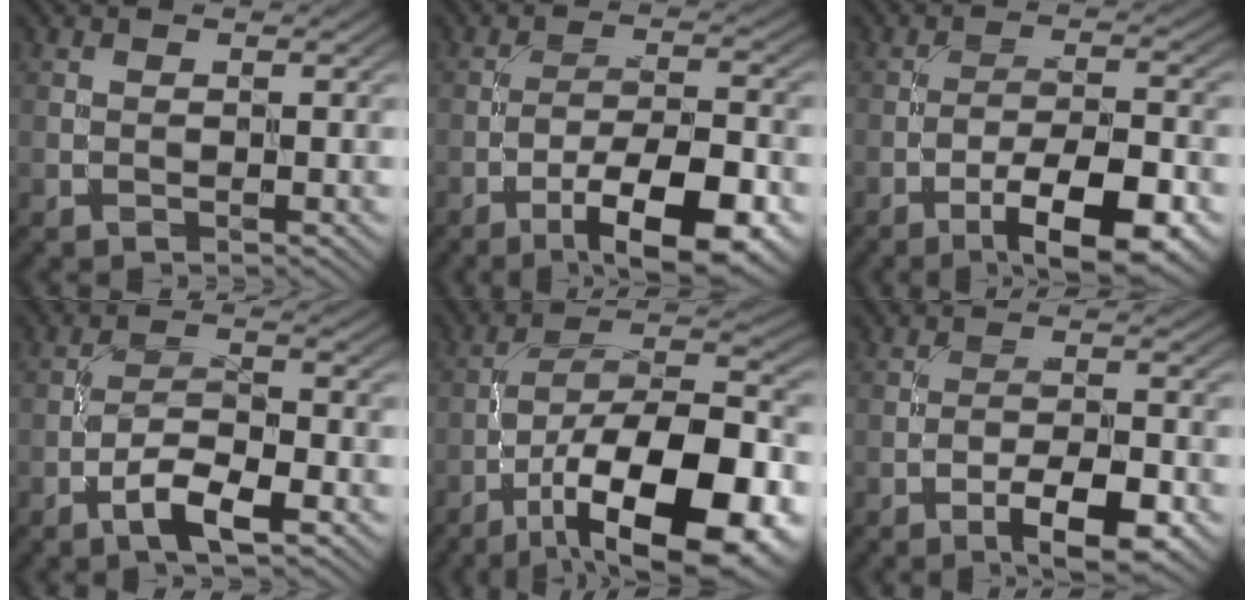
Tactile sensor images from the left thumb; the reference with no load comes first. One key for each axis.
{"total": 11.1, "fx": -6.1, "fy": 3.2, "fz": 8.7, "tx": -0.137, "ty": 0.005, "tz": -0.093}
{"total": 9.9, "fx": -5.5, "fy": 2.8, "fz": 7.8, "tx": -0.123, "ty": 0.005, "tz": -0.082}
{"total": 5.0, "fx": -2.9, "fy": 1.3, "fz": 3.9, "tx": -0.075, "ty": 0.008, "tz": -0.056}
{"total": 18.7, "fx": -9.1, "fy": 7.2, "fz": 14.6, "tx": -0.224, "ty": -0.006, "tz": -0.147}
{"total": 6.4, "fx": -3.6, "fy": 1.7, "fz": 5.0, "tx": -0.079, "ty": 0.008, "tz": -0.055}